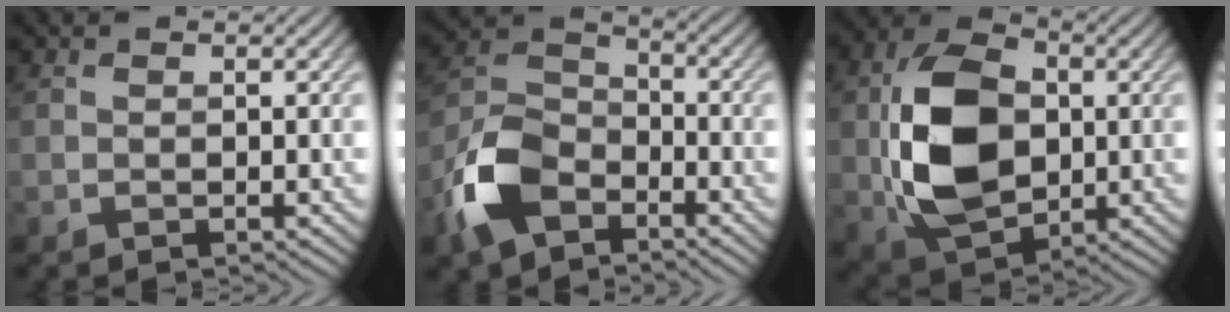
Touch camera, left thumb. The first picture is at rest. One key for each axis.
{"total": 10.4, "fx": -5.8, "fy": 6.1, "fz": 6.1, "tx": -0.152, "ty": -0.007, "tz": -0.137}
{"total": 13.0, "fx": -0.2, "fy": 9.0, "fz": 9.4, "tx": -0.207, "ty": 0.003, "tz": -0.008}